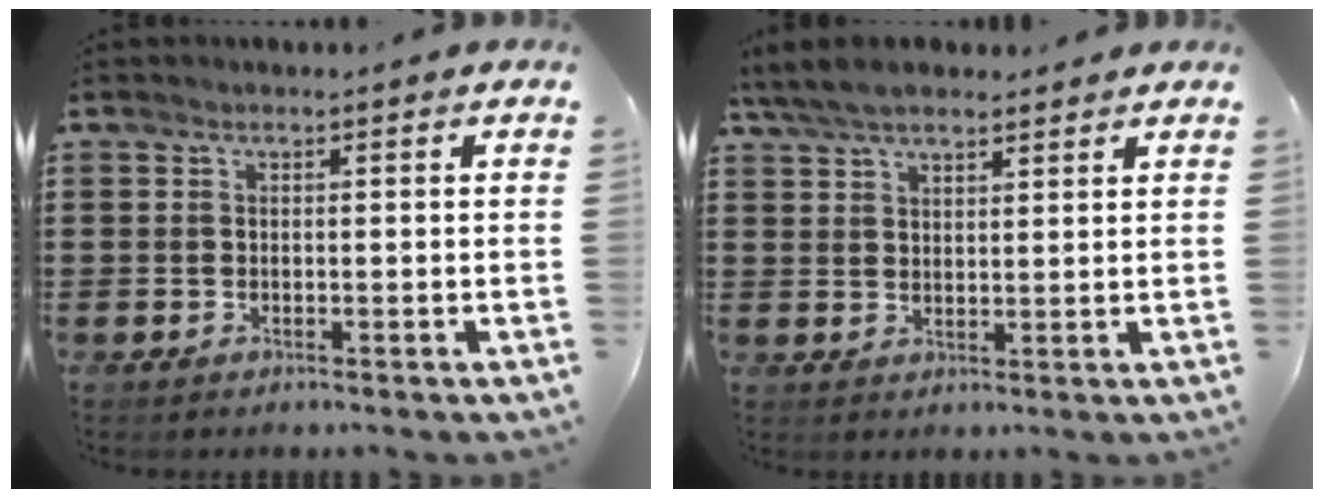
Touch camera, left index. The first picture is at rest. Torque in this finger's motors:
{"motor_torque": [2.14, 0.00, 0.18, -0.03]}